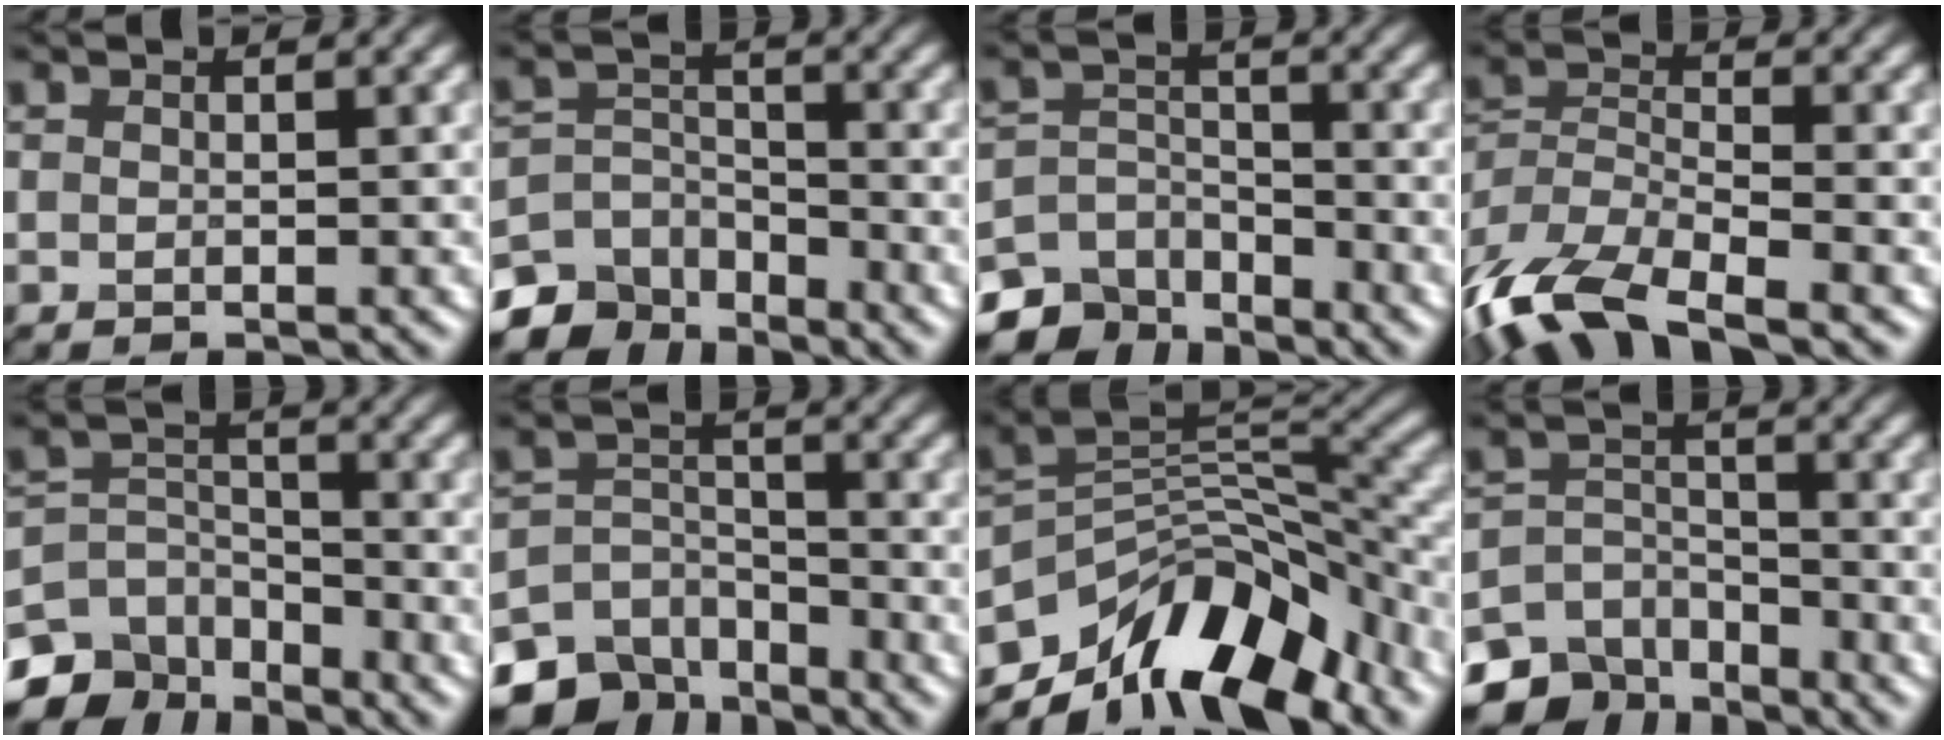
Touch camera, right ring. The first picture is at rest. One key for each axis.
{"total": 6.2, "fx": -5.0, "fy": 3.1, "fz": 1.8, "tx": -0.028, "ty": -0.005, "tz": -0.102}
{"total": 6.3, "fx": -5.2, "fy": 3.1, "fz": 1.5, "tx": -0.017, "ty": -0.007, "tz": -0.100}
{"total": 10.5, "fx": -7.7, "fy": 3.7, "fz": 6.1, "tx": -0.131, "ty": -0.017, "tz": -0.150}
{"total": 6.8, "fx": -5.3, "fy": 3.6, "fz": 2.1, "tx": -0.037, "ty": -0.010, "tz": -0.104}
{"total": 8.0, "fx": -6.3, "fy": 4.5, "fz": 2.0, "tx": -0.017, "ty": -0.004, "tz": -0.109}
{"total": 10.3, "fx": -7.0, "fy": 4.9, "fz": 5.6, "tx": -0.075, "ty": 0.006, "tz": -0.130}
{"total": 7.1, "fx": -5.8, "fy": 3.8, "fz": 1.8, "tx": -0.017, "ty": -0.006, "tz": -0.106}